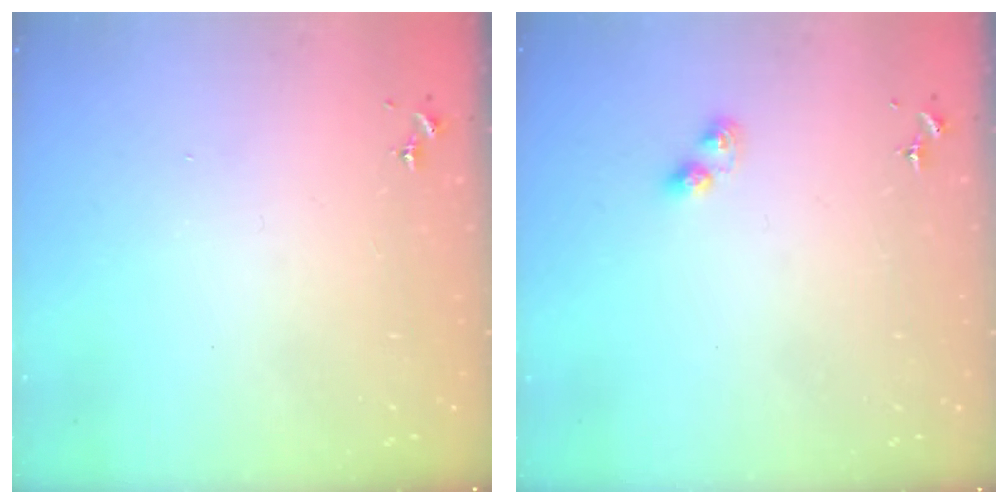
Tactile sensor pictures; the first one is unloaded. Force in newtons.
{"total": 3.4, "press": 3.4, "slide": 0.5}